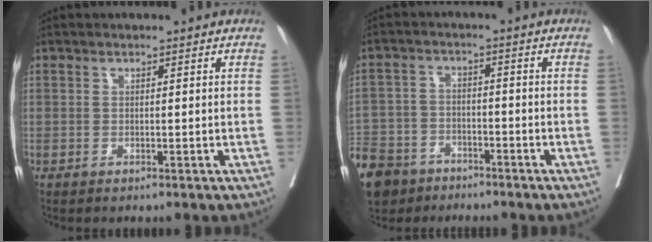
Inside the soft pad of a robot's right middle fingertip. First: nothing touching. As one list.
[{"total": 16.6, "force": [-11.1, 10.9, 5.9], "torque": [-0.198, -0.011, -0.185]}]